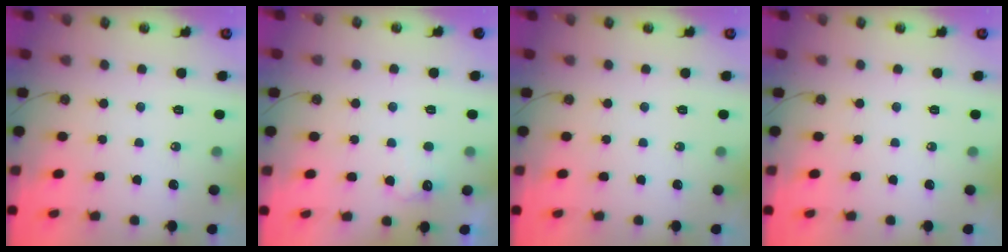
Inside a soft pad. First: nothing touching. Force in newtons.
{"total": 5.9, "press": 5.8, "slide": 1.3}
{"total": 0.0}
{"total": 0.0}